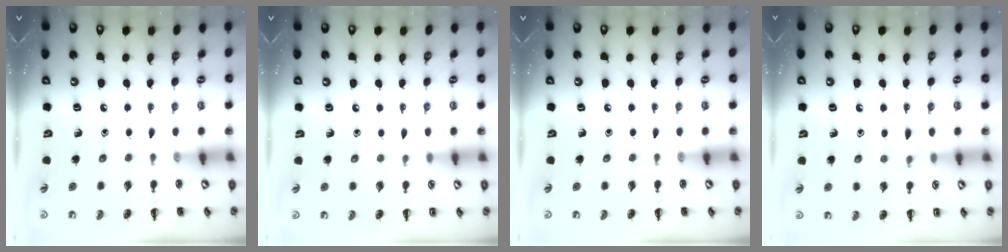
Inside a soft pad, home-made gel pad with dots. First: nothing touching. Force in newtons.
{"total": 2.9, "press": 2.7, "slide": 1.1}
{"total": 0.0}
{"total": 6.1, "press": 5.8, "slide": 1.9}